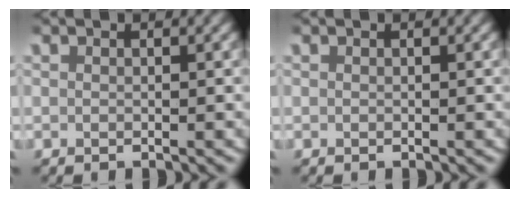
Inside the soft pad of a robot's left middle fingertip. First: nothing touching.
{"total": 0.0}